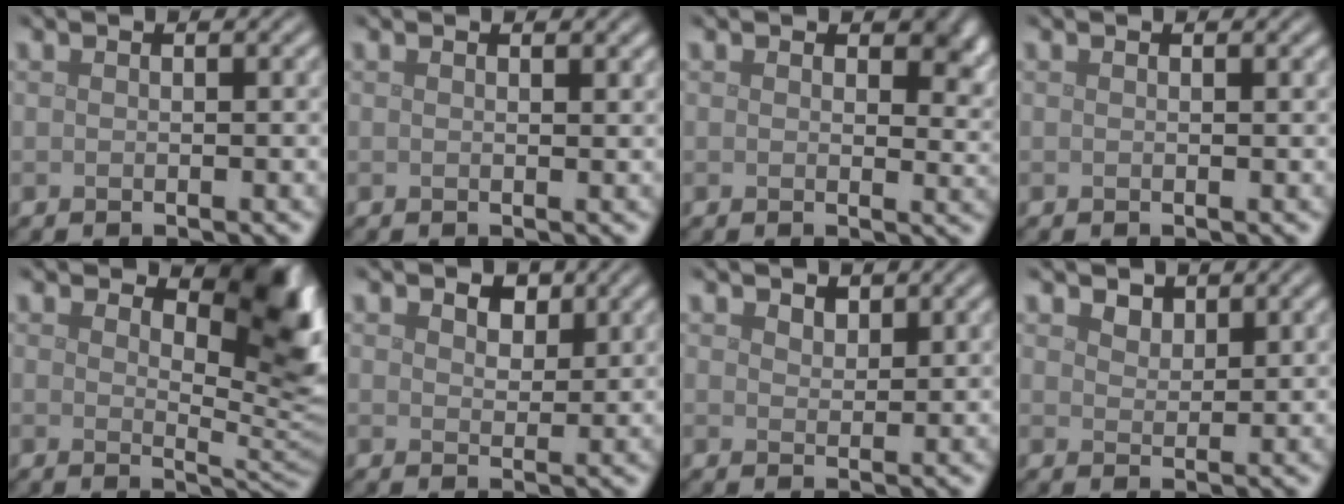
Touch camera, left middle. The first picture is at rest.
{"total": 0.5, "force": [0.5, 0.1, 0.2], "torque": [-0.001, -0.002, 0.008]}
{"total": 3.3, "force": [1.5, 2.0, 2.2], "torque": [-0.027, -0.011, 0.015]}
{"total": 0.0}
{"total": 6.1, "force": [3.2, 2.5, 4.5], "torque": [-0.056, -0.009, 0.041]}
{"total": 2.2, "force": [1.4, 1.3, 1.1], "torque": [-0.018, -0.004, 0.017]}
{"total": 1.2, "force": [1.0, 0.6, 0.3], "torque": [-0.011, -0.001, 0.021]}
{"total": 1.3, "force": [1.0, 0.7, 0.3], "torque": [-0.012, -0.002, 0.020]}